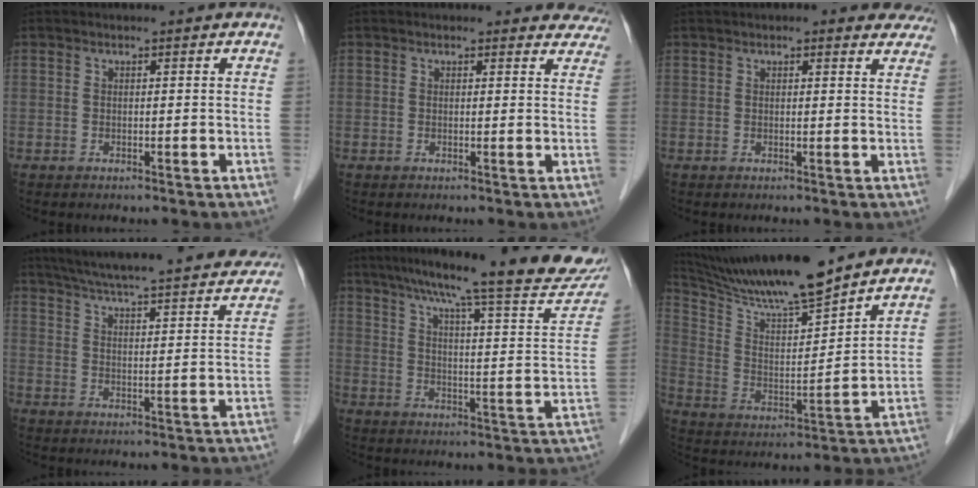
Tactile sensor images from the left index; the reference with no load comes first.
{"total": 5.4, "force": [5.0, 2.0, 0.4], "torque": [0.024, -0.007, 0.027]}
{"total": 6.6, "force": [5.7, 1.8, 2.6], "torque": [-0.016, 0.011, 0.051]}
{"total": 27.9, "force": [25.2, 3.0, 11.6], "torque": [-0.190, -0.013, 0.325]}
{"total": 24.6, "force": [21.0, 1.7, 12.7], "torque": [-0.191, -0.030, 0.270]}
{"total": 16.1, "force": [14.3, 0.1, 7.3], "torque": [-0.143, 0.003, 0.257]}